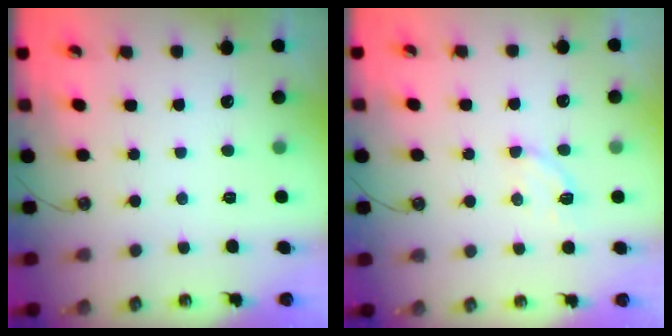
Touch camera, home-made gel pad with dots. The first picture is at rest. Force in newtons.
{"total": 4.2, "press": 4.0, "slide": 1.2}